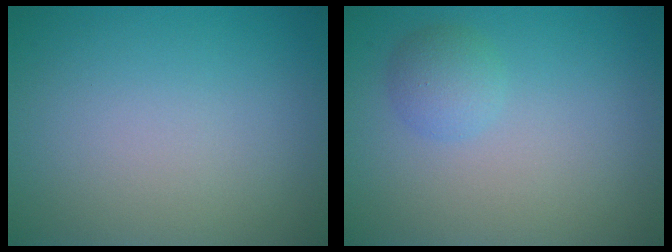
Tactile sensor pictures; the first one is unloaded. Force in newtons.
{"total": 1.9, "press": 1.9, "slide": 0.1}